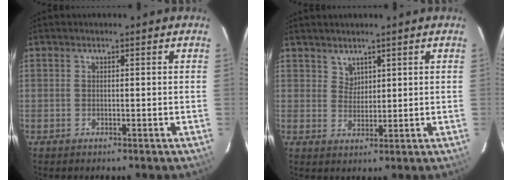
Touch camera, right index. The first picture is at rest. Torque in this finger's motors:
{"motor_torque": [-0.22, 0.08, -0.05, -0.01]}